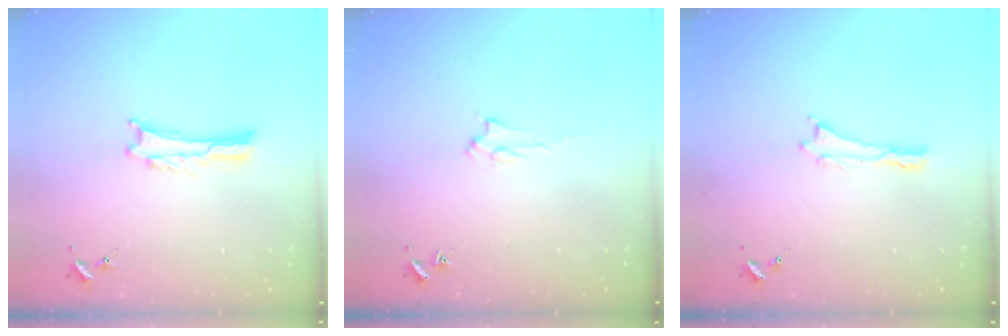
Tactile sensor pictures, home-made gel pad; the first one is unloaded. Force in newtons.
{"total": 1.6, "press": 1.6, "slide": 0.2}
{"total": 0.0}